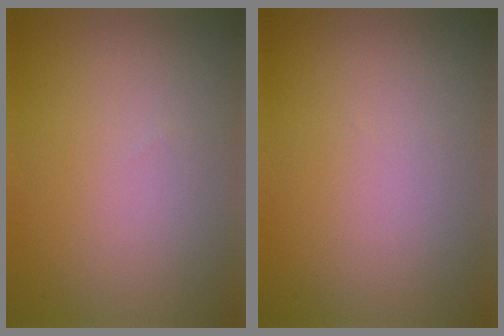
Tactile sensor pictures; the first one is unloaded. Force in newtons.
{"total": 0.0}